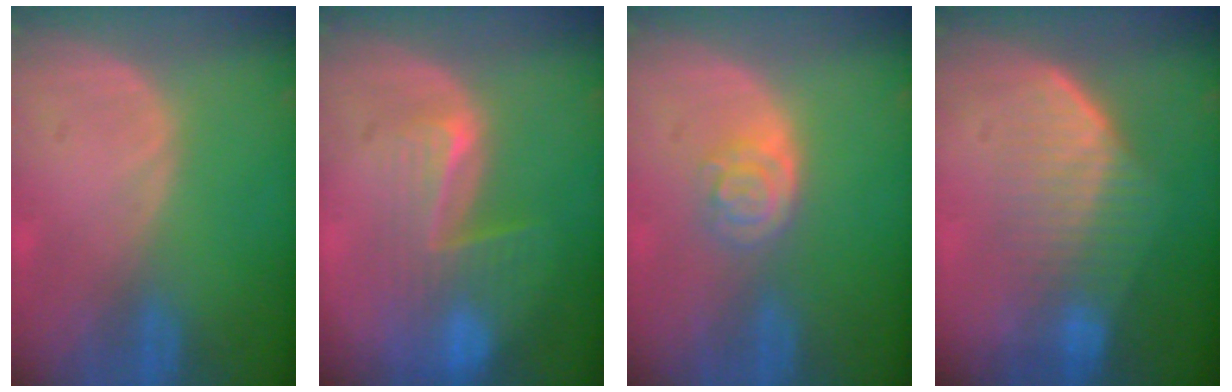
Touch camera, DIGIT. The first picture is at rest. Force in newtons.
{"total": 8.0, "press": 7.1, "slide": 3.7}
{"total": 4.2, "press": 3.7, "slide": 2.0}
{"total": 7.2, "press": 6.7, "slide": 2.8}